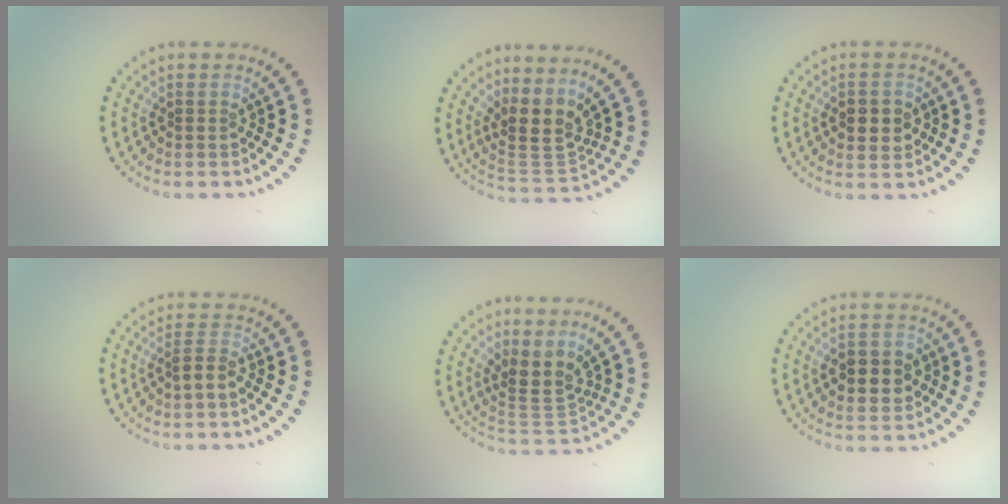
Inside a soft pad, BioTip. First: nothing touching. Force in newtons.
{"total": 3.9, "press": 3.0, "slide": 2.6}
{"total": 2.8, "press": 2.8, "slide": 0.3}
{"total": 1.9, "press": 1.7, "slide": 0.9}
{"total": 3.6, "press": 2.6, "slide": 2.4}
{"total": 3.9, "press": 3.9, "slide": 0.2}